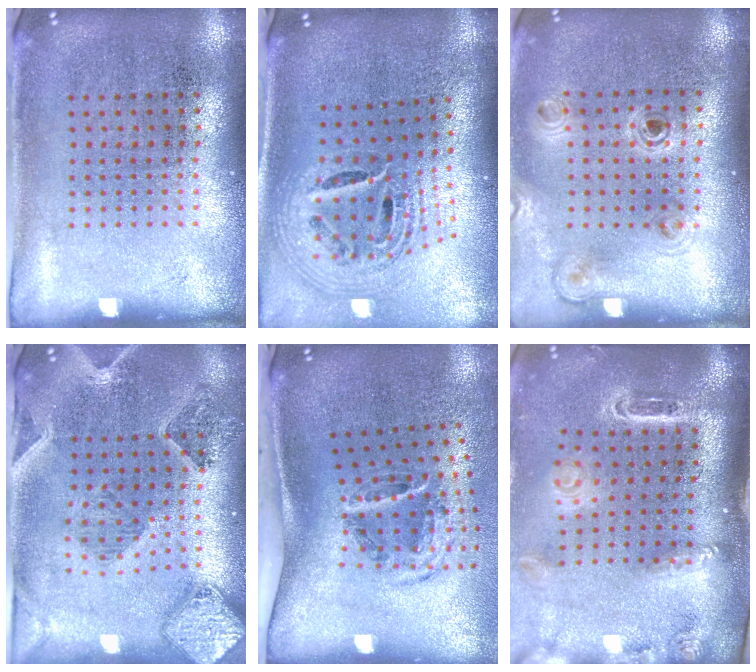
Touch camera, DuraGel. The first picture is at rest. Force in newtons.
{"total": 2.2, "press": 1.6, "slide": 1.5}
{"total": 1.1, "press": 1.1, "slide": 0.2}
{"total": 1.6, "press": 1.5, "slide": 0.3}
{"total": 2.1, "press": 1.2, "slide": 1.7}
{"total": 2.8, "press": 2.0, "slide": 1.9}